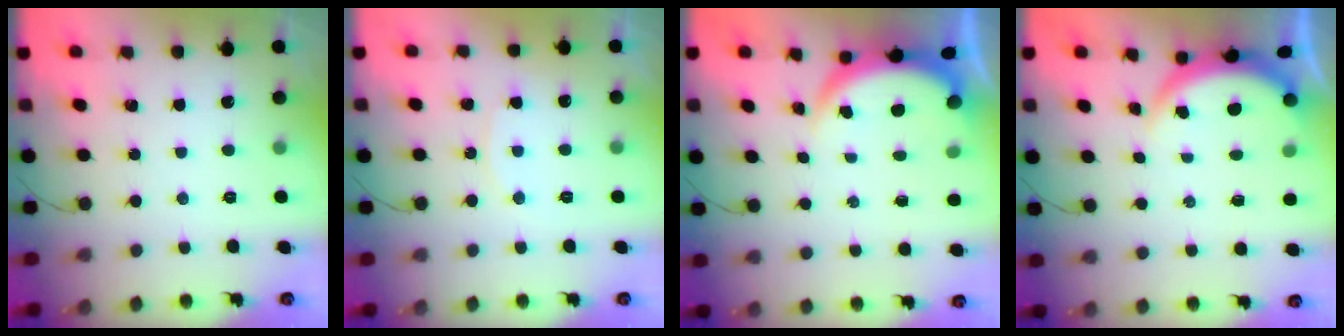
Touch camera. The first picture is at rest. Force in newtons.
{"total": 6.6, "press": 6.6, "slide": 0.5}
{"total": 3.9, "press": 3.9, "slide": 0.1}
{"total": 3.8, "press": 3.7, "slide": 0.6}